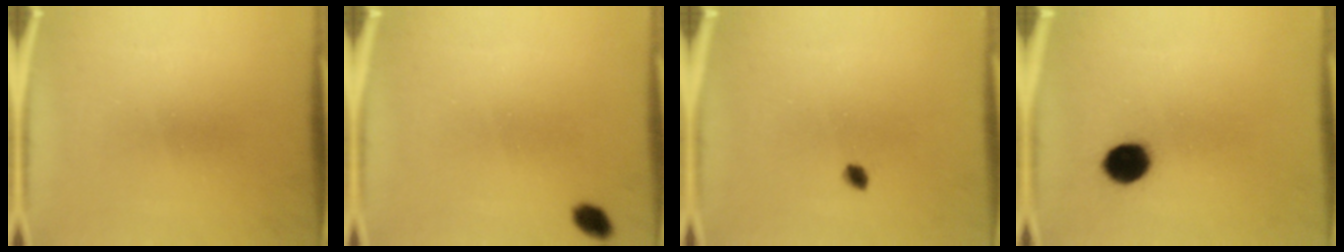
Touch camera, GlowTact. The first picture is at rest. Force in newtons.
{"total": 2.5}
{"total": 1.5}
{"total": 7.3}